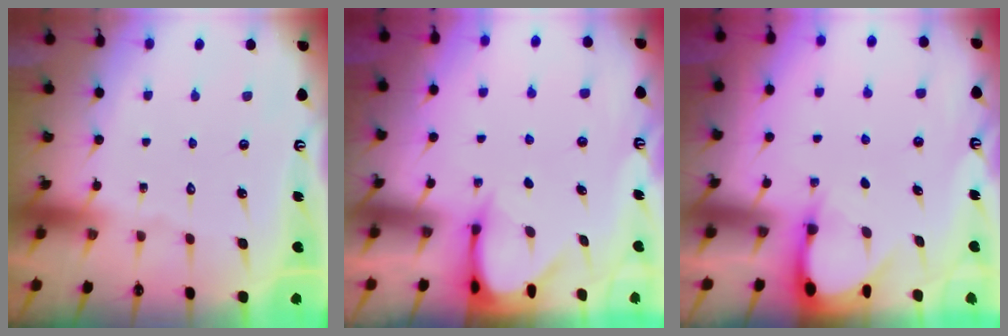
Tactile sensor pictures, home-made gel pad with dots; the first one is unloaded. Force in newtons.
{"total": 3.6, "press": 3.6, "slide": 0.3}
{"total": 2.9, "press": 2.9, "slide": 0.3}